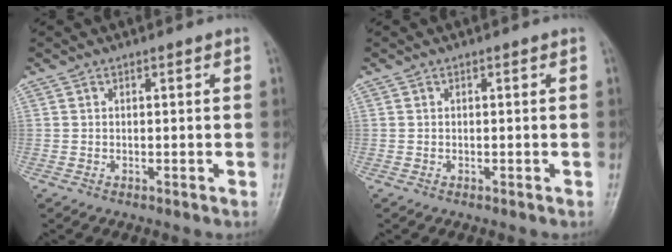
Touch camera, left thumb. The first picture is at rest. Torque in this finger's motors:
{"motor_torque": [0.00, 0.00, 0.06, -0.13, 0.00]}